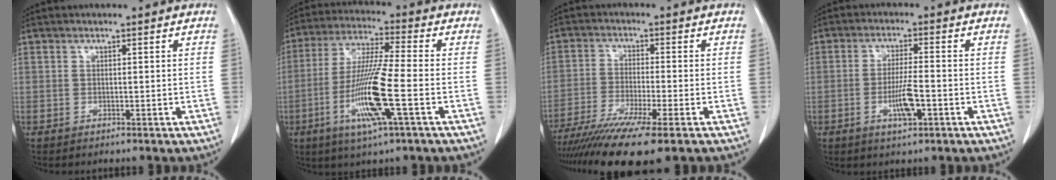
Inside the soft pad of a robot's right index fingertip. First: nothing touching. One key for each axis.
{"total": 12.7, "fx": -4.1, "fy": 0.1, "fz": 12.0, "tx": -0.244, "ty": -0.015, "tz": -0.083}
{"total": 12.5, "fx": -9.3, "fy": 0.0, "fz": 8.4, "tx": -0.144, "ty": -0.029, "tz": -0.151}
{"total": 5.5, "fx": -1.9, "fy": 0.8, "fz": 5.1, "tx": -0.097, "ty": -0.005, "tz": -0.034}